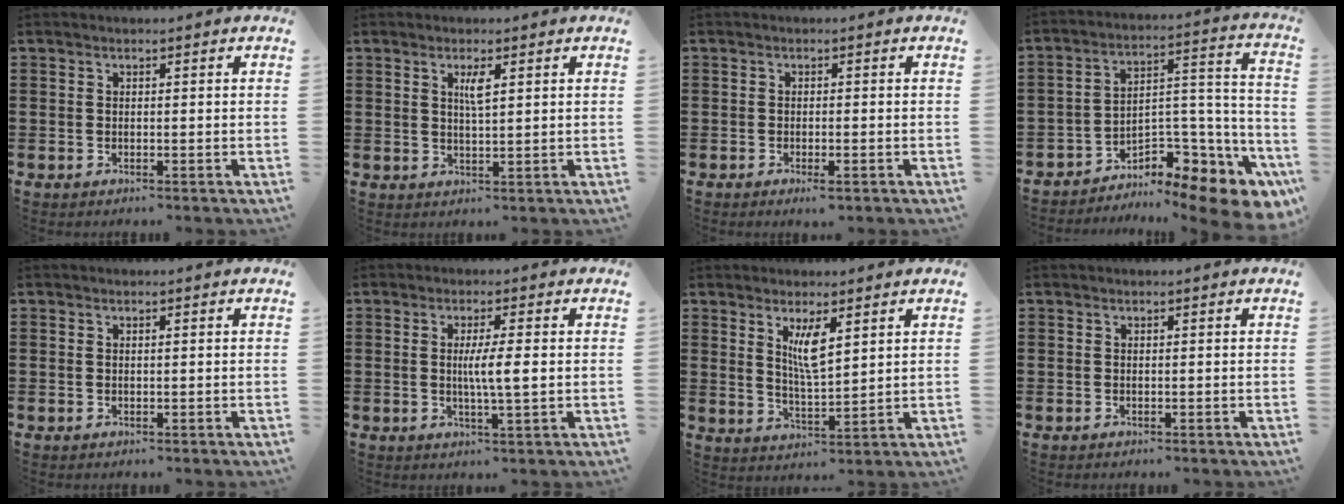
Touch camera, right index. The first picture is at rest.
{"total": 2.4, "force": [1.0, 0.4, 2.2], "torque": [-0.037, -0.001, 0.013]}
{"total": 1.2, "force": [-0.9, 0.1, 0.9], "torque": [-0.018, -0.005, -0.014]}
{"total": 7.3, "force": [-5.4, 3.9, 3.0], "torque": [-0.047, -0.001, -0.098]}
{"total": 0.6, "force": [0.1, 0.1, 0.6], "torque": [-0.012, -0.001, 0.003]}
{"total": 4.7, "force": [0.2, 0.2, 4.7], "torque": [-0.084, -0.005, 0.000]}
{"total": 5.1, "force": [2.4, 1.3, 4.3], "torque": [-0.083, -0.001, 0.040]}
{"total": 0.0}